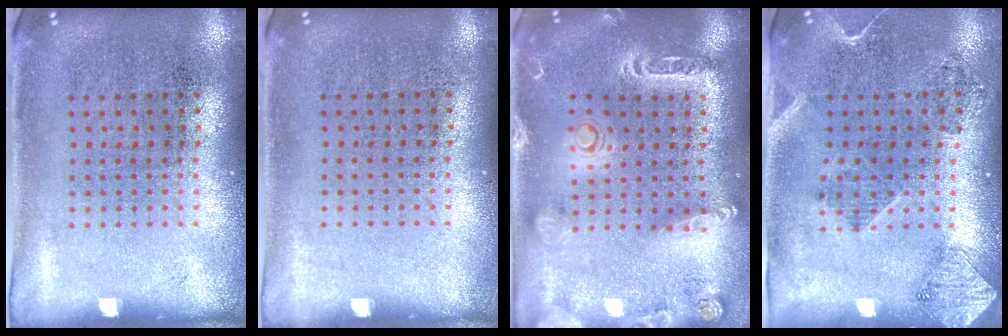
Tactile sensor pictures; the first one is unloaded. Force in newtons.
{"total": 0.0}
{"total": 2.1, "press": 1.9, "slide": 0.8}
{"total": 1.9, "press": 1.6, "slide": 1.0}